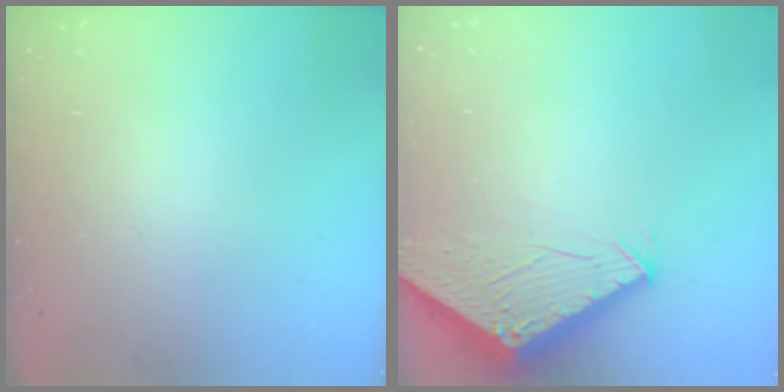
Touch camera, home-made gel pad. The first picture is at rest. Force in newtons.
{"total": 2.9, "press": 2.9, "slide": 0.2}